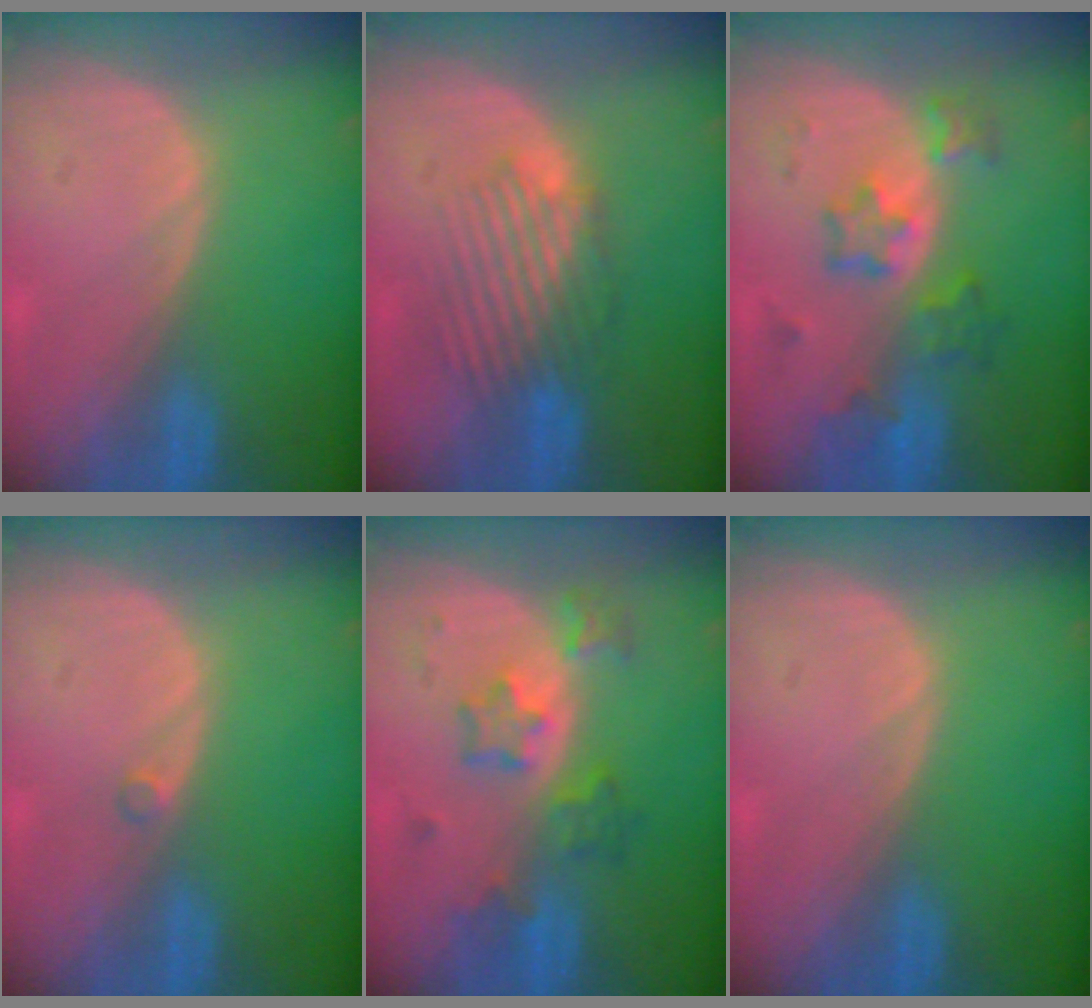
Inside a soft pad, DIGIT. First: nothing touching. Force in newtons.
{"total": 5.9, "press": 5.7, "slide": 1.6}
{"total": 6.3, "press": 6.3, "slide": 0.5}
{"total": 0.6, "press": 0.6, "slide": 0.1}
{"total": 6.1, "press": 5.9, "slide": 1.6}
{"total": 0.0}